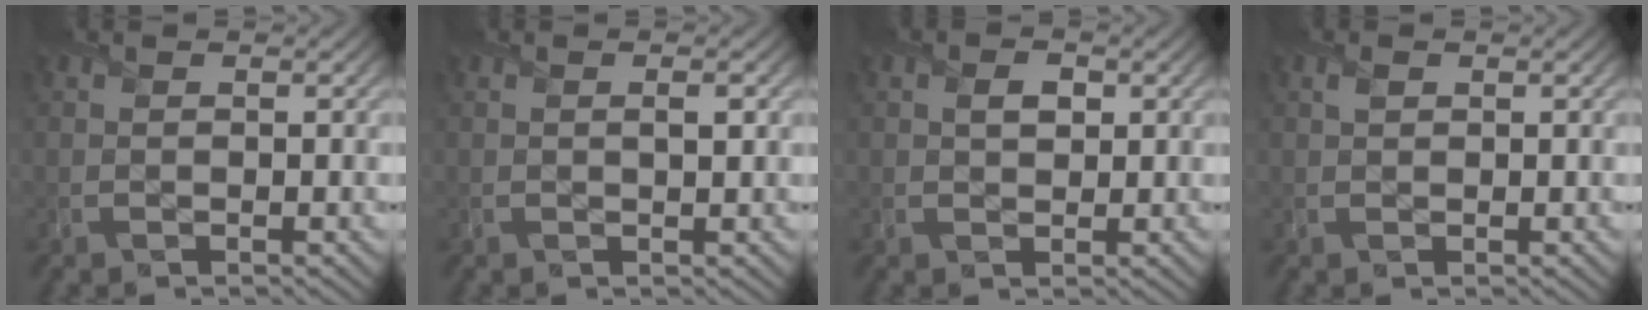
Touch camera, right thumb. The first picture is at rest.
{"total": 0.9, "force": [0.2, 0.2, 0.8], "torque": [-0.010, -0.001, 0.003]}
{"total": 2.0, "force": [0.6, 1.4, 1.2], "torque": [-0.023, -0.002, 0.010]}
{"total": 0.7, "force": [0.4, 0.5, 0.2], "torque": [-0.008, -0.002, 0.008]}